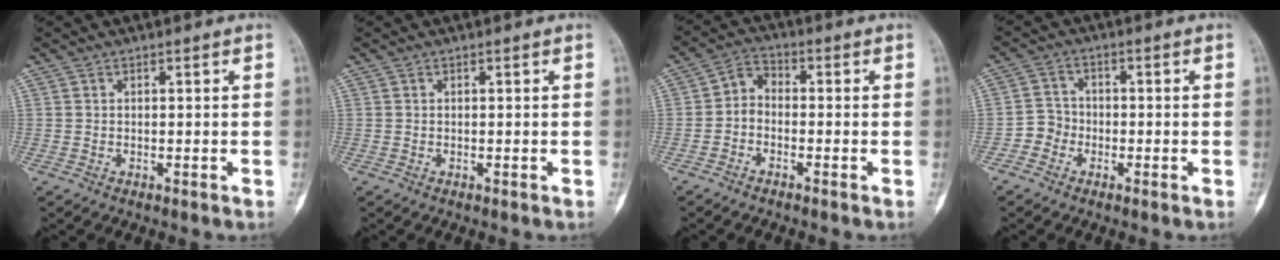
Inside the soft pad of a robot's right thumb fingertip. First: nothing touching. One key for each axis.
{"total": 0.0}
{"total": 4.0, "fx": -1.3, "fy": 2.8, "fz": 2.6, "tx": -0.036, "ty": 0.026, "tz": -0.040}
{"total": 3.7, "fx": -1.9, "fy": 3.2, "fz": 0.5, "tx": 0.014, "ty": 0.016, "tz": -0.049}